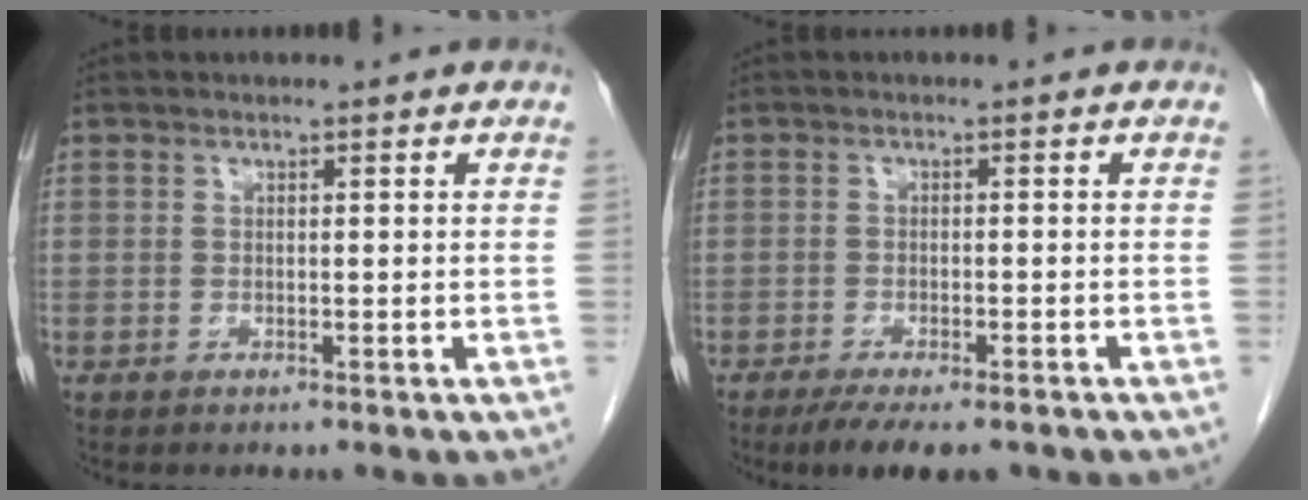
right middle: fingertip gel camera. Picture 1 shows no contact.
{"total": 7.9, "force": [-6.0, 2.1, 4.7], "torque": [-0.064, -0.012, -0.089]}